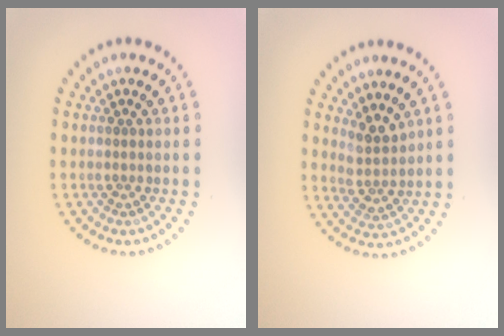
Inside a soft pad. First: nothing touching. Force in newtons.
{"total": 2.4, "press": 1.9, "slide": 1.5}